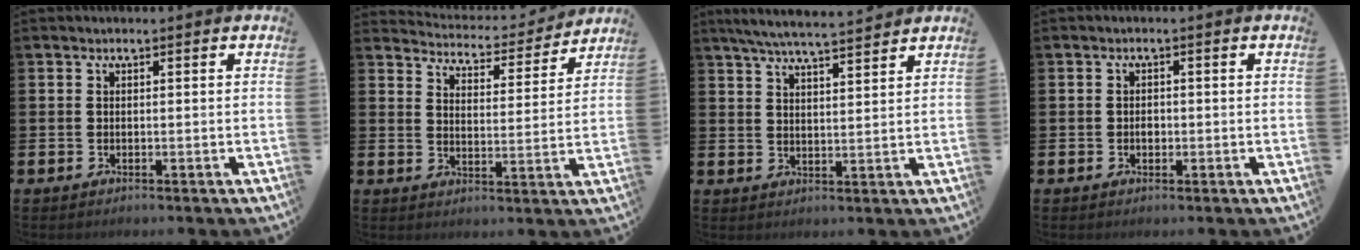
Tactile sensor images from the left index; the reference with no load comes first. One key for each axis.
{"total": 4.9, "fx": 4.8, "fy": 0.7, "fz": 0.3, "tx": -0.027, "ty": -0.041, "tz": 0.079}
{"total": 5.8, "fx": 5.5, "fy": 0.1, "fz": 1.8, "tx": -0.047, "ty": -0.025, "tz": 0.098}
{"total": 1.4, "fx": -0.2, "fy": 1.0, "fz": 0.9, "tx": -0.005, "ty": 0.001, "tz": -0.008}